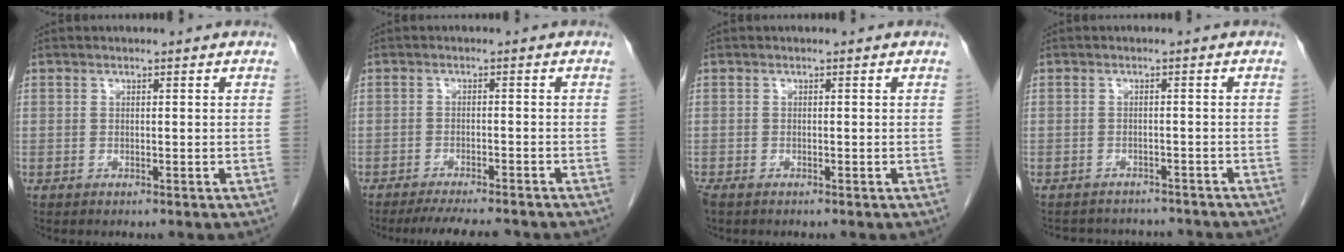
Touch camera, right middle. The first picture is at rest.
{"total": 8.9, "force": [-7.9, 1.0, 3.9], "torque": [-0.053, -0.014, -0.112]}
{"total": 1.5, "force": [-1.1, 0.6, 0.8], "torque": [-0.019, -0.005, -0.018]}
{"total": 8.6, "force": [-8.0, 2.6, 1.5], "torque": [-0.026, 0.013, -0.092]}